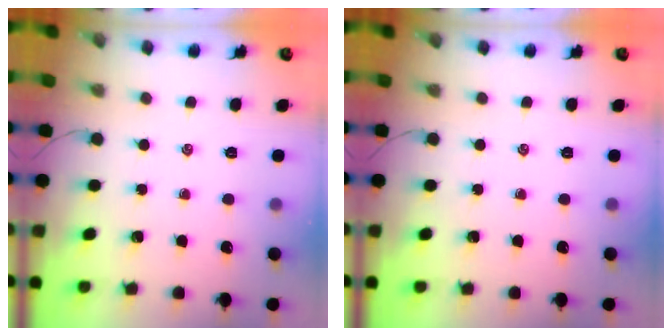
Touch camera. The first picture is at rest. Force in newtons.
{"total": 0.0}